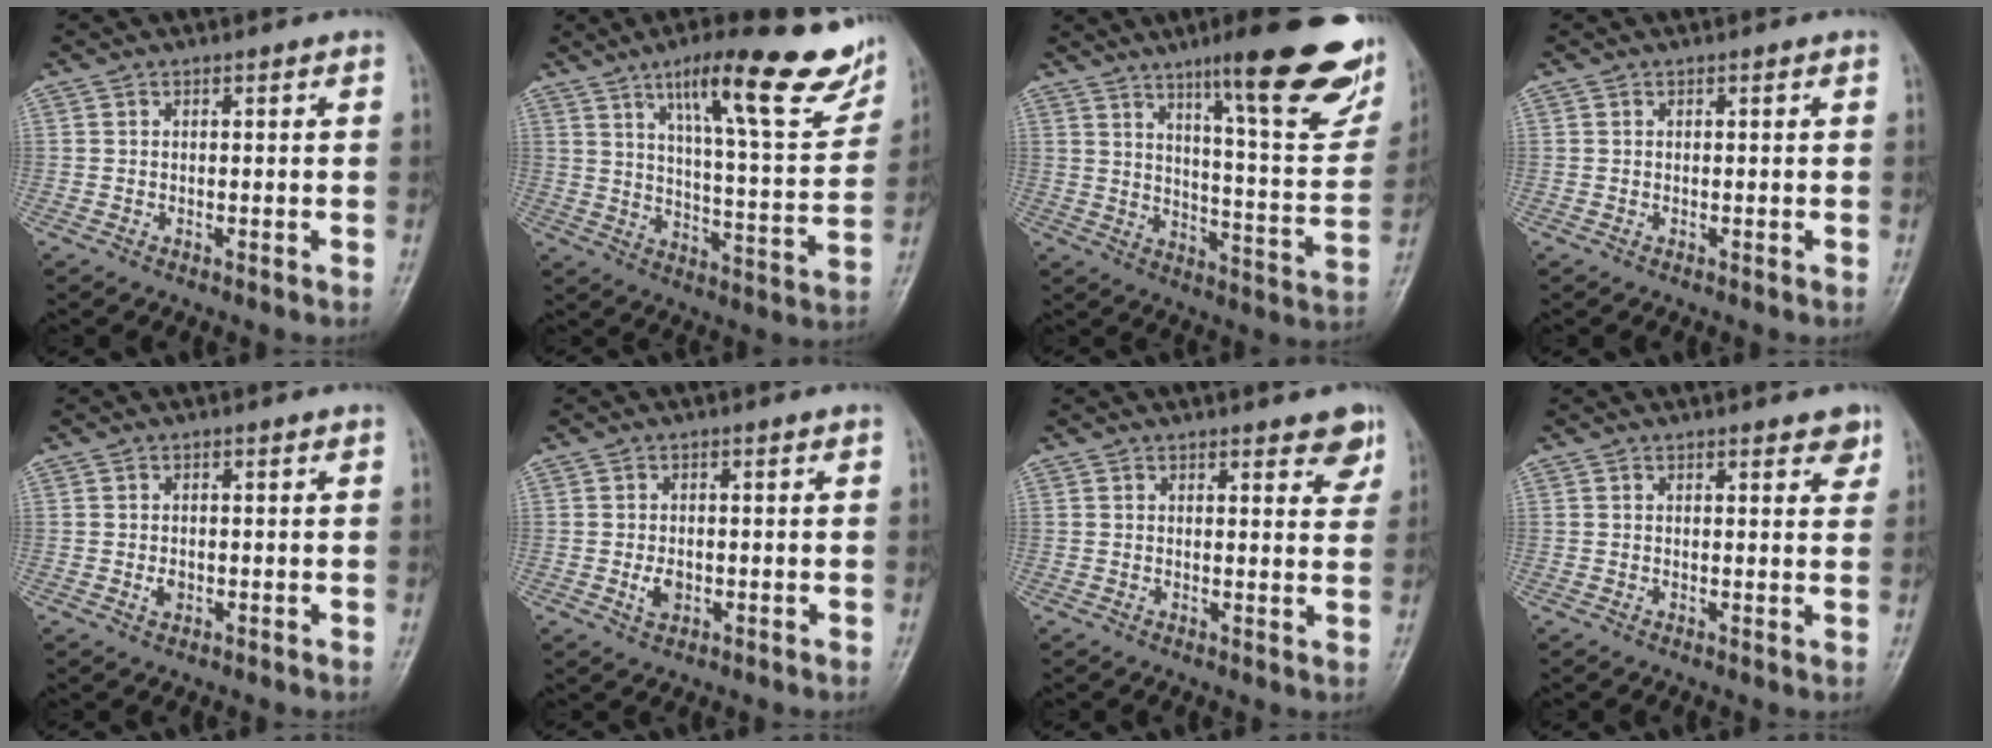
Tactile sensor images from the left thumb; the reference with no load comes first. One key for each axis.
{"total": 21.3, "fx": 13.2, "fy": 4.5, "fz": 16.1, "tx": -0.195, "ty": -0.051, "tz": 0.197}
{"total": 24.4, "fx": 14.7, "fy": 4.8, "fz": 18.8, "tx": -0.225, "ty": -0.062, "tz": 0.209}
{"total": 0.0}
{"total": 1.4, "fx": -0.2, "fy": 1.1, "fz": 1.0, "tx": -0.012, "ty": 0.000, "tz": 0.000}
{"total": 2.6, "fx": -0.4, "fy": 1.8, "fz": 1.9, "tx": -0.029, "ty": -0.001, "tz": -0.004}
{"total": 5.1, "fx": 3.5, "fy": 1.7, "fz": 3.3, "tx": -0.014, "ty": -0.018, "tz": 0.040}
{"total": 3.5, "fx": 2.4, "fy": 1.3, "fz": 2.1, "tx": -0.008, "ty": -0.011, "tz": 0.026}